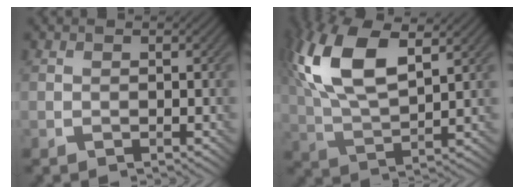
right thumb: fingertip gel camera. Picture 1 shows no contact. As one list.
[{"total": 13.4, "force": [5.1, 5.8, 10.9], "torque": [-0.257, 0.020, 0.100]}]